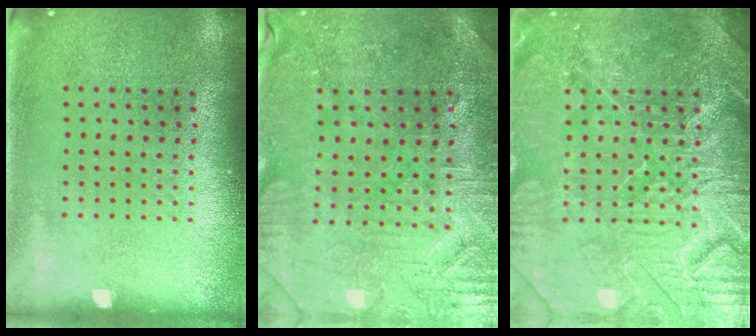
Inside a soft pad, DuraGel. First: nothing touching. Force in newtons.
{"total": 1.2, "press": 1.1, "slide": 0.4}
{"total": 5.2, "press": 5.1, "slide": 0.6}